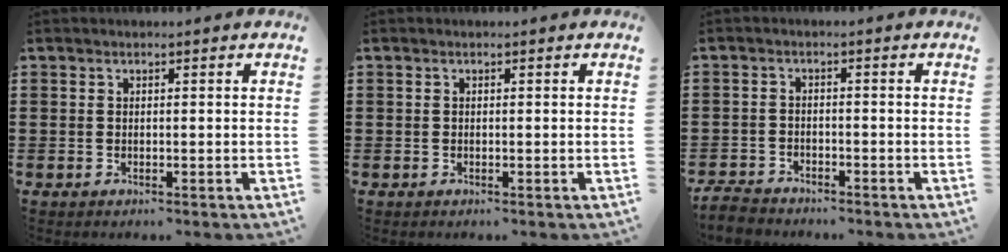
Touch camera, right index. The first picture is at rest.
{"total": 0.0}
{"total": 3.0, "force": [-2.9, 0.6, 0.4], "torque": [-0.018, 0.001, -0.063]}